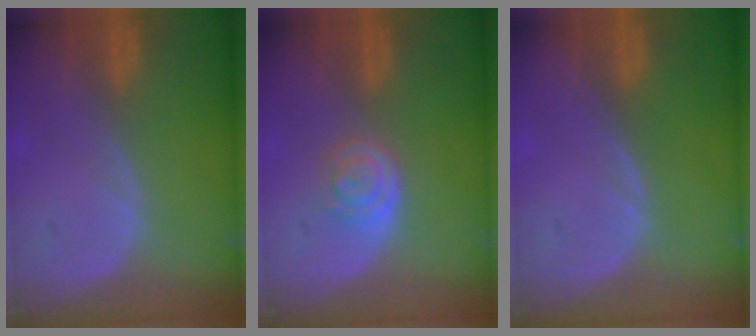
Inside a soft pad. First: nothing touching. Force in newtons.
{"total": 3.4, "press": 3.3, "slide": 0.9}
{"total": 0.0}